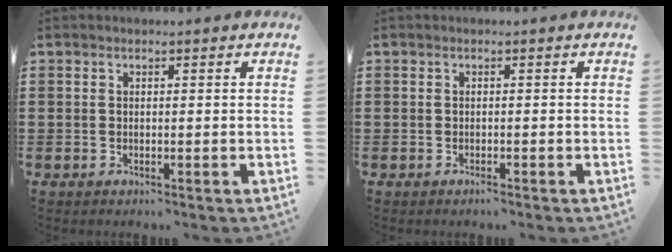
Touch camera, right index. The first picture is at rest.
{"total": 0.6, "force": [-0.5, 0.1, 0.2], "torque": [-0.007, -0.003, -0.010]}